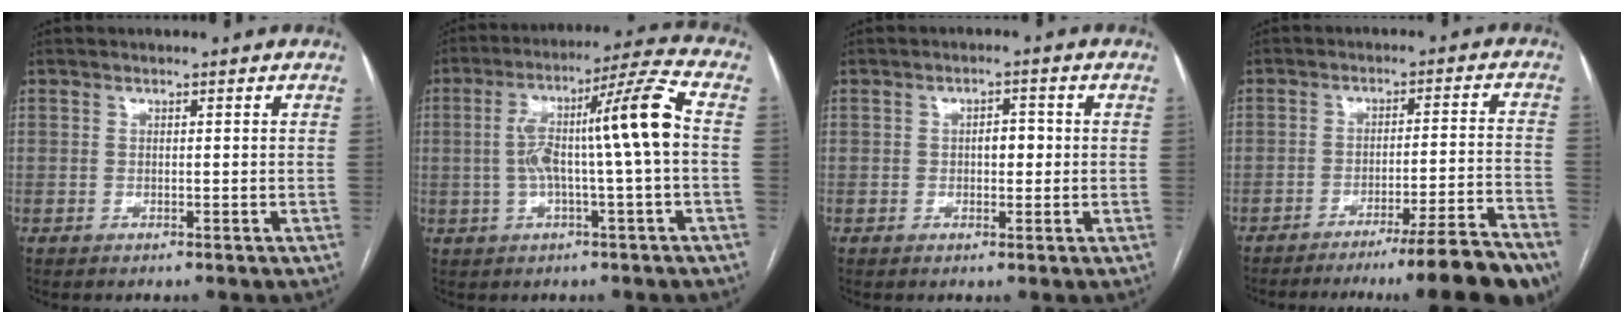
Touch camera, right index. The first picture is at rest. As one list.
[{"total": 12.5, "force": [0.0, -0.3, 12.4], "torque": [-0.213, 0.029, -0.004]}, {"total": 2.5, "force": [0.0, 1.3, 2.2], "torque": [-0.030, 0.008, 0.000]}, {"total": 16.2, "force": [-13.9, -1.9, 8.0], "torque": [-0.060, -0.007, -0.196]}]